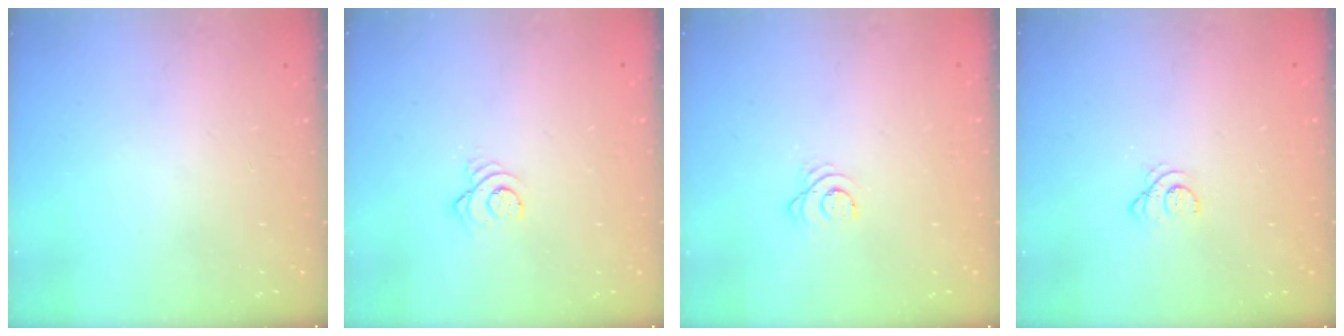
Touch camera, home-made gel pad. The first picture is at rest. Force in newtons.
{"total": 3.3, "press": 3.3, "slide": 0.2}
{"total": 2.5, "press": 2.5, "slide": 0.3}
{"total": 2.1, "press": 2.1, "slide": 0.3}